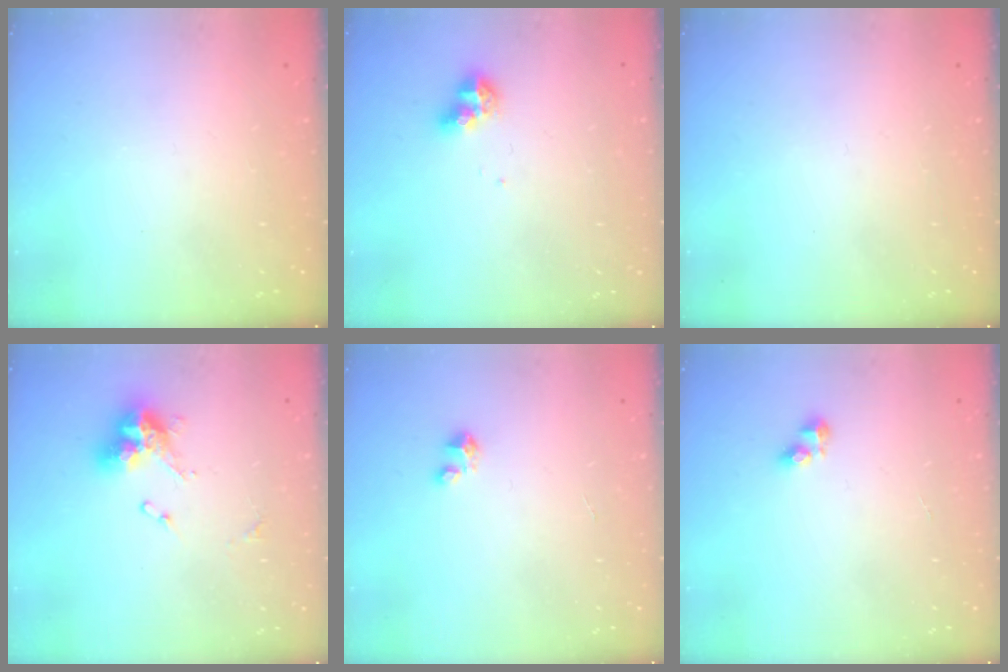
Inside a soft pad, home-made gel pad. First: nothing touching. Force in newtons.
{"total": 7.0, "press": 7.0, "slide": 0.9}
{"total": 0.0}
{"total": 10.8, "press": 10.8, "slide": 1.1}
{"total": 2.1, "press": 2.1, "slide": 0.1}
{"total": 2.9, "press": 2.9, "slide": 0.4}